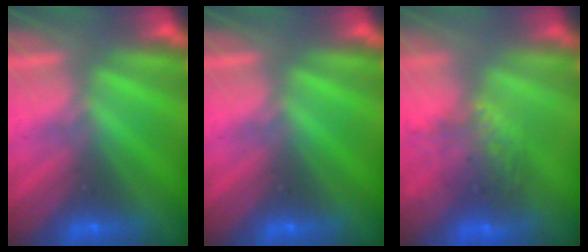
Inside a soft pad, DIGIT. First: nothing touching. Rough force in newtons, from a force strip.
{"total": 0.0}
{"total": 7.8}